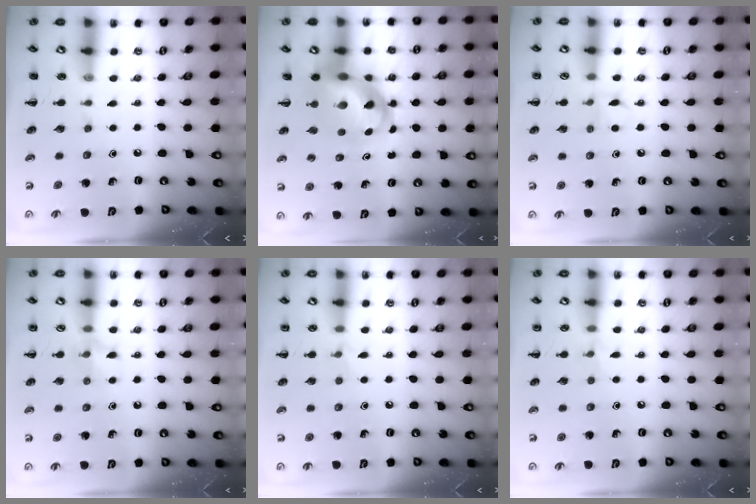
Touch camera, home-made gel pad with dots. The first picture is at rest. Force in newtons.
{"total": 10.7, "press": 10.2, "slide": 3.0}
{"total": 4.9, "press": 4.6, "slide": 1.6}
{"total": 6.6, "press": 6.5, "slide": 1.1}
{"total": 4.5, "press": 4.3, "slide": 1.6}
{"total": 3.7, "press": 3.4, "slide": 1.4}